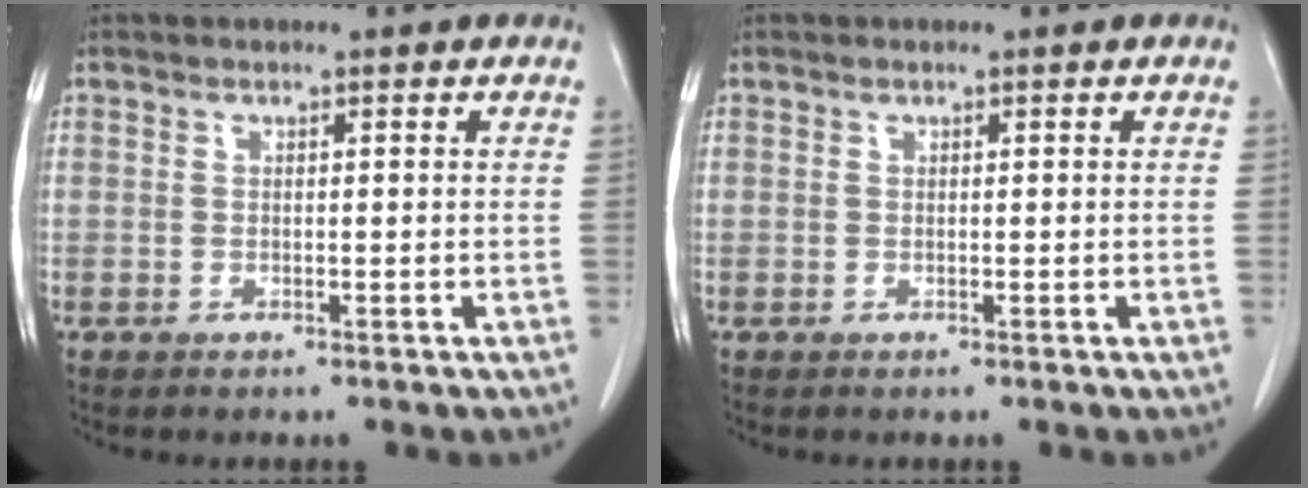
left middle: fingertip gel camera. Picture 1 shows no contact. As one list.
[{"total": 0.0}]